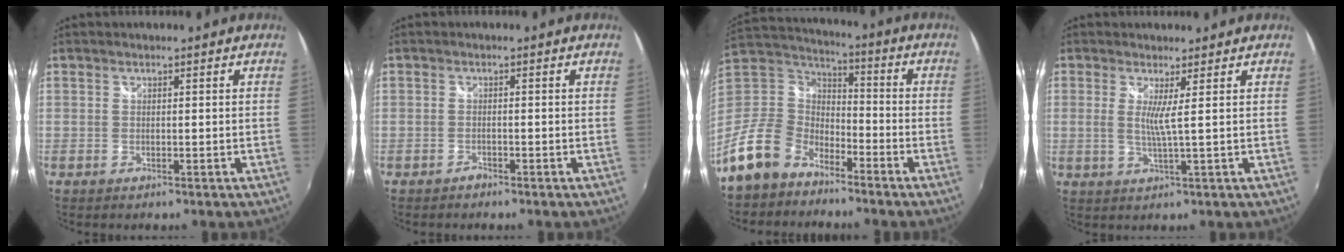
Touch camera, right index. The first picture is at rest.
{"total": 1.0, "force": [-0.9, 0.3, 0.2], "torque": [-0.004, 0.000, -0.018]}
{"total": 13.8, "force": [-9.4, 8.4, 5.6], "torque": [-0.144, 0.018, -0.175]}
{"total": 3.0, "force": [0.8, -0.8, 2.8], "torque": [-0.056, -0.011, 0.009]}